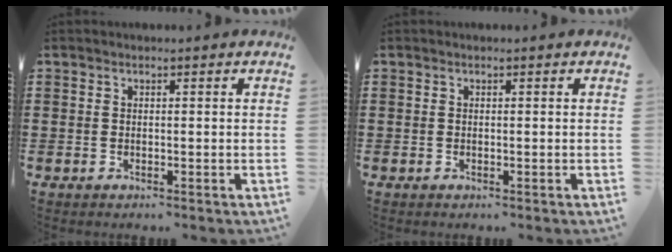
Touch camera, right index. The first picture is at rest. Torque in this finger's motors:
{"motor_torque": [-0.33, 1.81, 0.00, 0.00]}